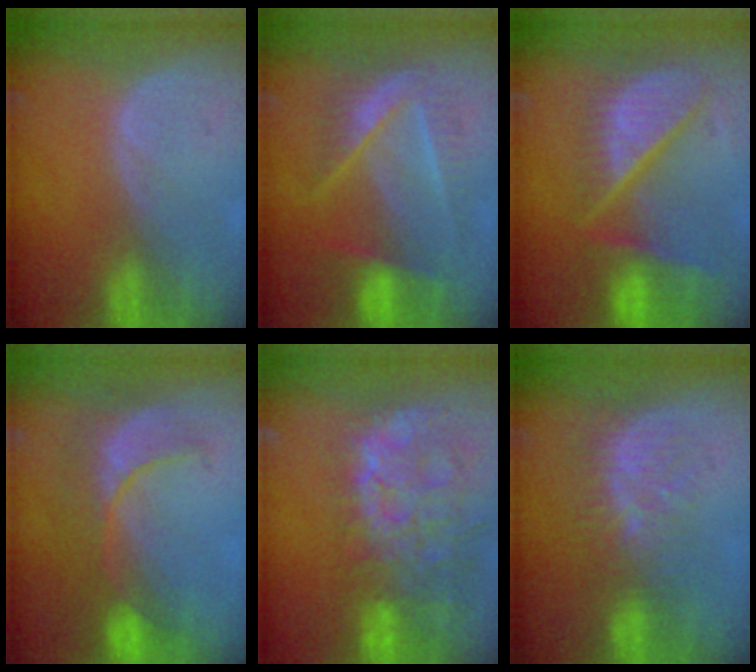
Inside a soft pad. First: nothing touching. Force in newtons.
{"total": 7.5, "press": 7.4, "slide": 1.1}
{"total": 12.1, "press": 10.0, "slide": 6.8}
{"total": 8.4, "press": 8.3, "slide": 1.3}
{"total": 14.3, "press": 11.6, "slide": 8.3}
{"total": 8.0, "press": 7.0, "slide": 3.8}